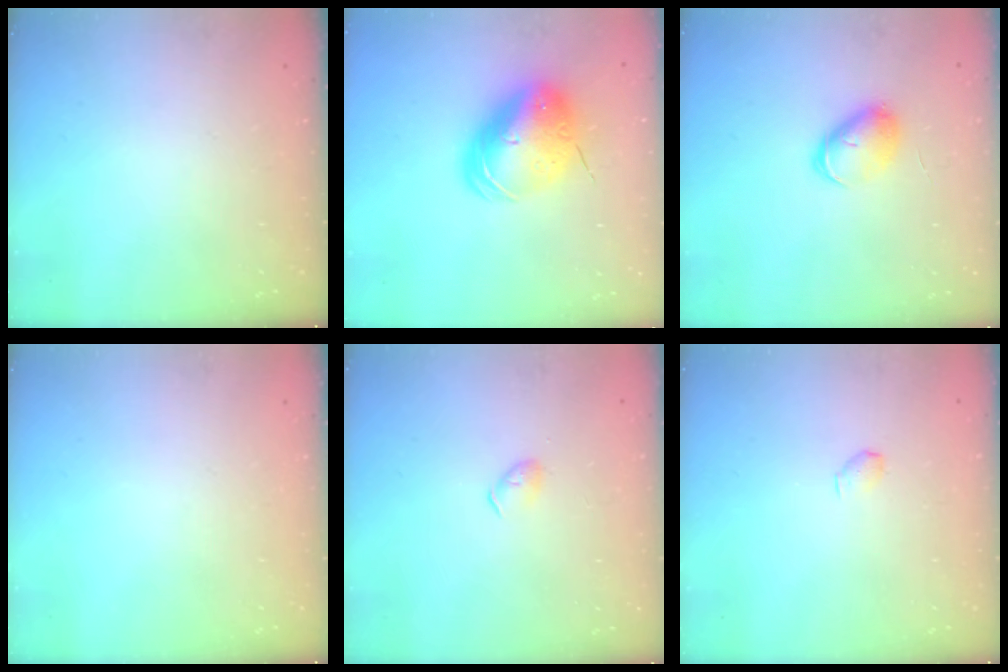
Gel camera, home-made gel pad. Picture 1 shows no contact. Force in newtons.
{"total": 13.3, "press": 13.1, "slide": 2.6}
{"total": 6.2, "press": 6.2, "slide": 0.1}
{"total": 0.0}
{"total": 3.6, "press": 3.5, "slide": 0.6}
{"total": 2.9, "press": 2.9, "slide": 0.5}